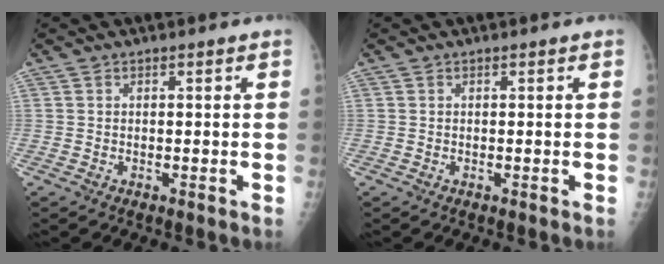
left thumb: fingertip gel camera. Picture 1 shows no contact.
{"total": 0.0}